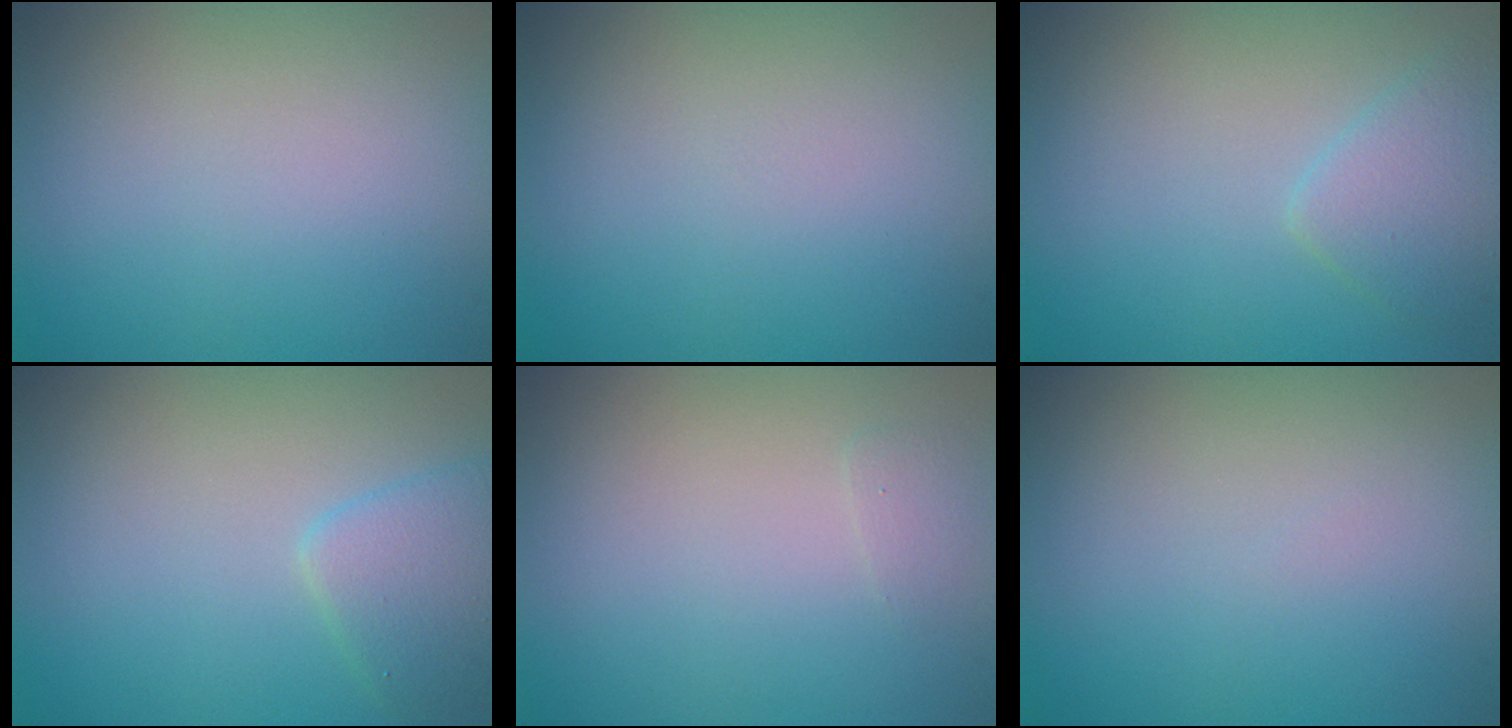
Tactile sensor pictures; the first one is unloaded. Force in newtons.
{"total": 0.0}
{"total": 2.6, "press": 2.6, "slide": 0.1}
{"total": 2.8, "press": 2.8, "slide": 0.1}
{"total": 0.5, "press": 0.5, "slide": 0.0}
{"total": 0.0}